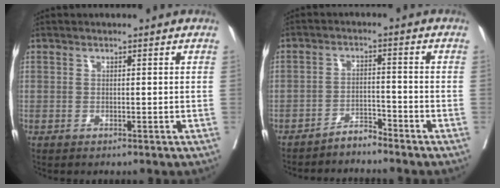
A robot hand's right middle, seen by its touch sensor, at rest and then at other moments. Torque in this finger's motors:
{"motor_torque": [0.28, -0.58, -0.04, 0.00]}